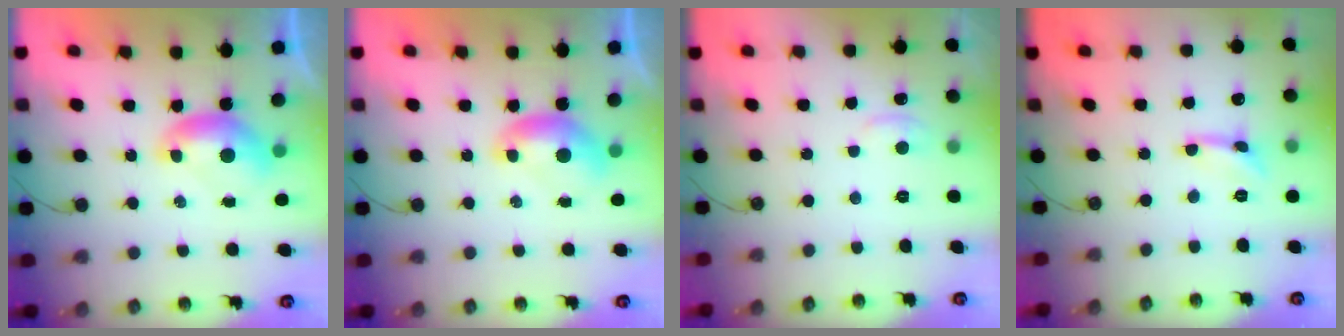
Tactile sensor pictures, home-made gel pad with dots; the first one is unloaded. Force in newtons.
{"total": 0.0}
{"total": 1.8, "press": 1.7, "slide": 0.6}
{"total": 0.9, "press": 0.8, "slide": 0.3}